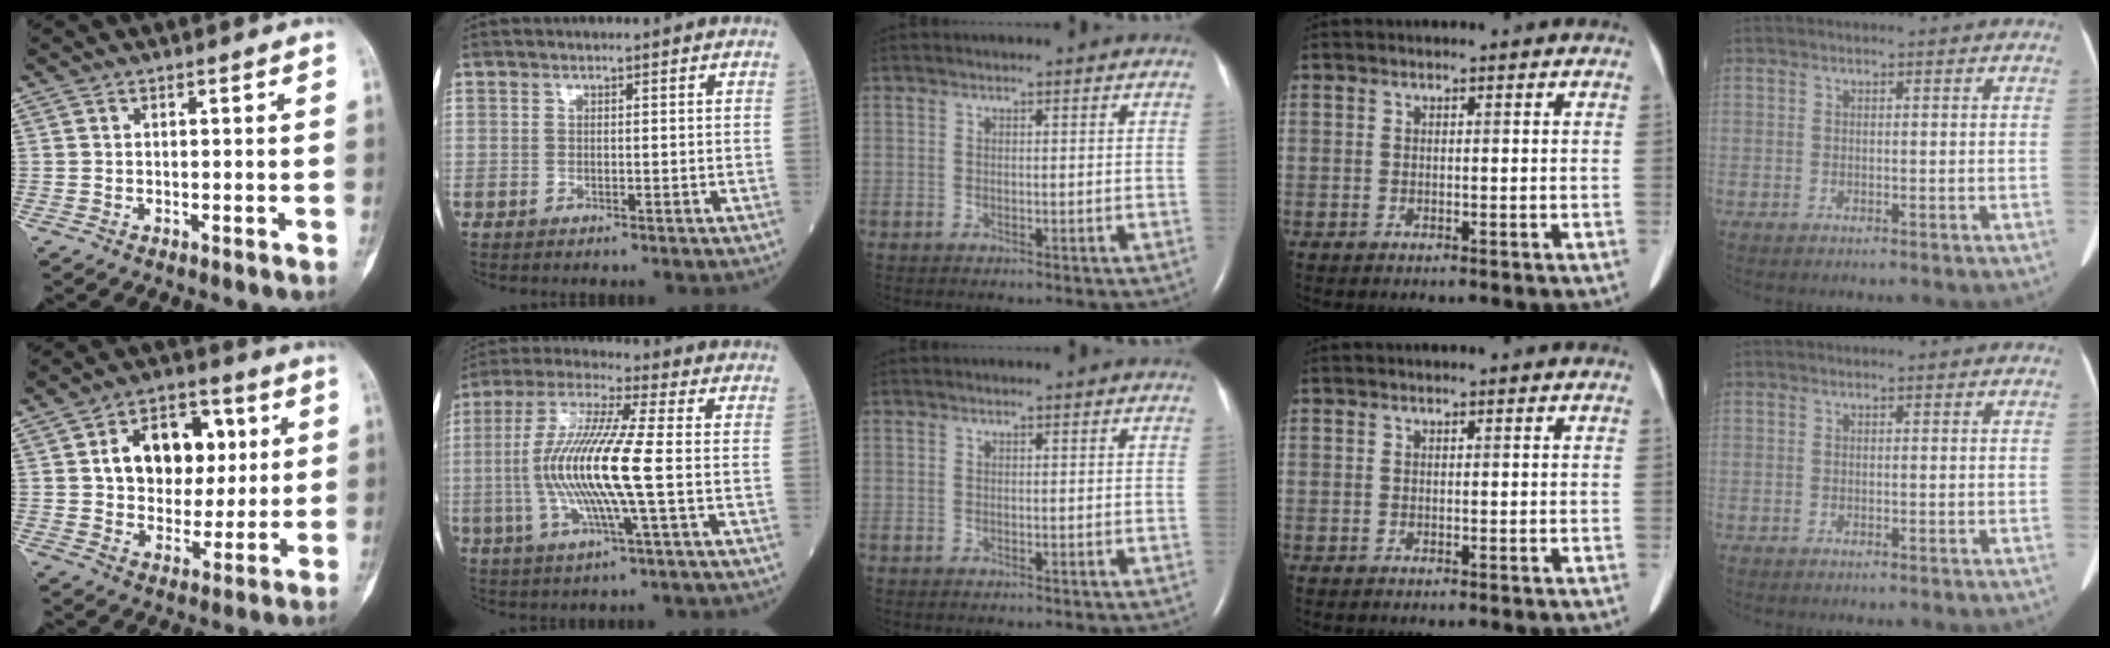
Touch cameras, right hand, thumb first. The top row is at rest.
{"thumb": {"total": 15.4, "force": [3.7, 11.0, 10.1], "torque": [-0.100, 0.007, 0.057]}, "index": {"total": 13.9, "force": [-1.5, 0.4, 13.9], "torque": [-0.284, 0.002, -0.036]}}